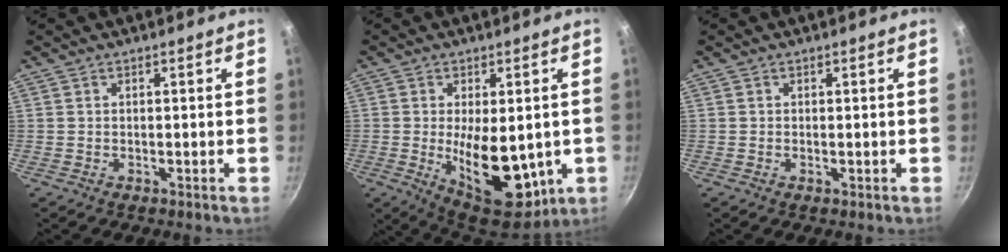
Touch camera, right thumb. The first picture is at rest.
{"total": 16.4, "force": [-2.7, 8.1, 14.0], "torque": [-0.189, -0.024, -0.014]}
{"total": 0.0}